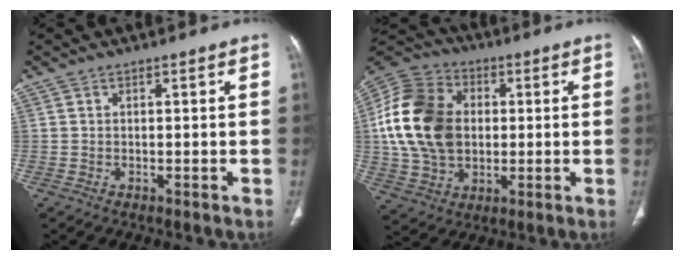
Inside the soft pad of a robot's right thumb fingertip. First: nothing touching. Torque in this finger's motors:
{"motor_torque": [1.98, 2.05, 1.17, -1.02, 0.29]}